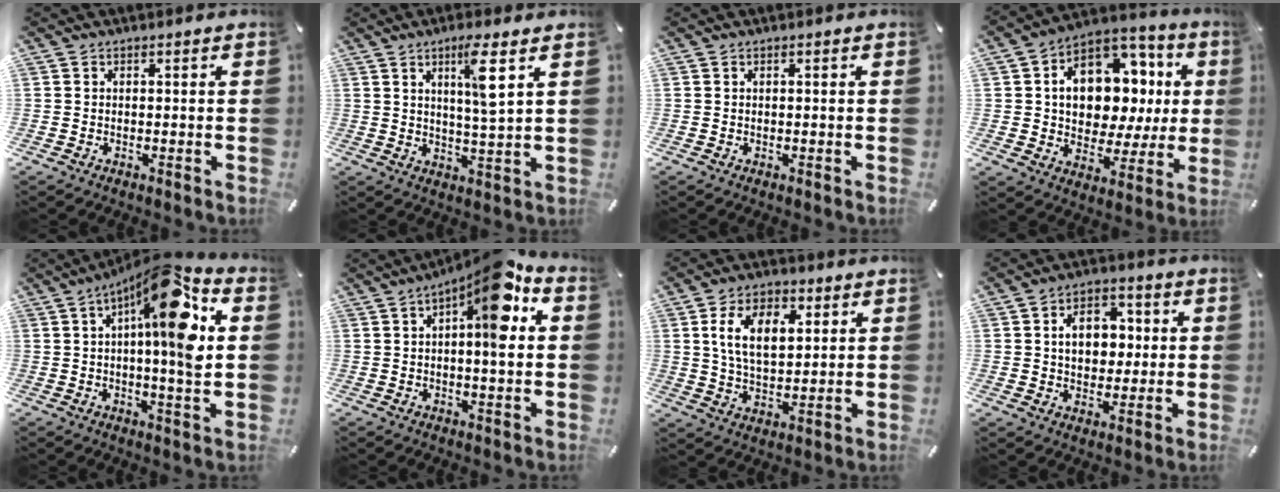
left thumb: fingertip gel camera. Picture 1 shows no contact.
{"total": 7.8, "force": [3.5, 0.6, 7.0], "torque": [-0.113, -0.014, 0.049]}
{"total": 0.0}
{"total": 15.6, "force": [3.6, 11.3, 10.2], "torque": [-0.153, -0.025, 0.069]}
{"total": 18.0, "force": [5.2, 4.7, 16.6], "torque": [-0.248, -0.026, 0.072]}
{"total": 13.4, "force": [4.5, 3.8, 12.0], "torque": [-0.162, -0.029, 0.063]}
{"total": 11.5, "force": [3.9, 7.0, 8.2], "torque": [-0.147, 0.005, 0.068]}
{"total": 10.0, "force": [1.1, 7.5, 6.5], "torque": [-0.093, 0.007, 0.018]}